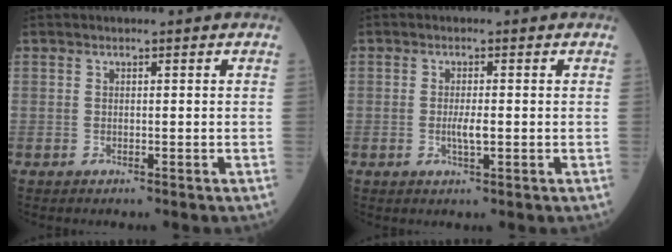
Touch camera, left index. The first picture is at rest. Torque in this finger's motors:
{"motor_torque": [0.08, 0.03, 0.05, 0.04]}